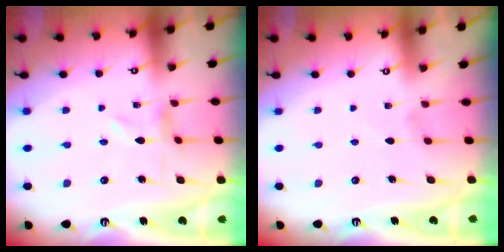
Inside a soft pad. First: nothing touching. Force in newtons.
{"total": 0.0}